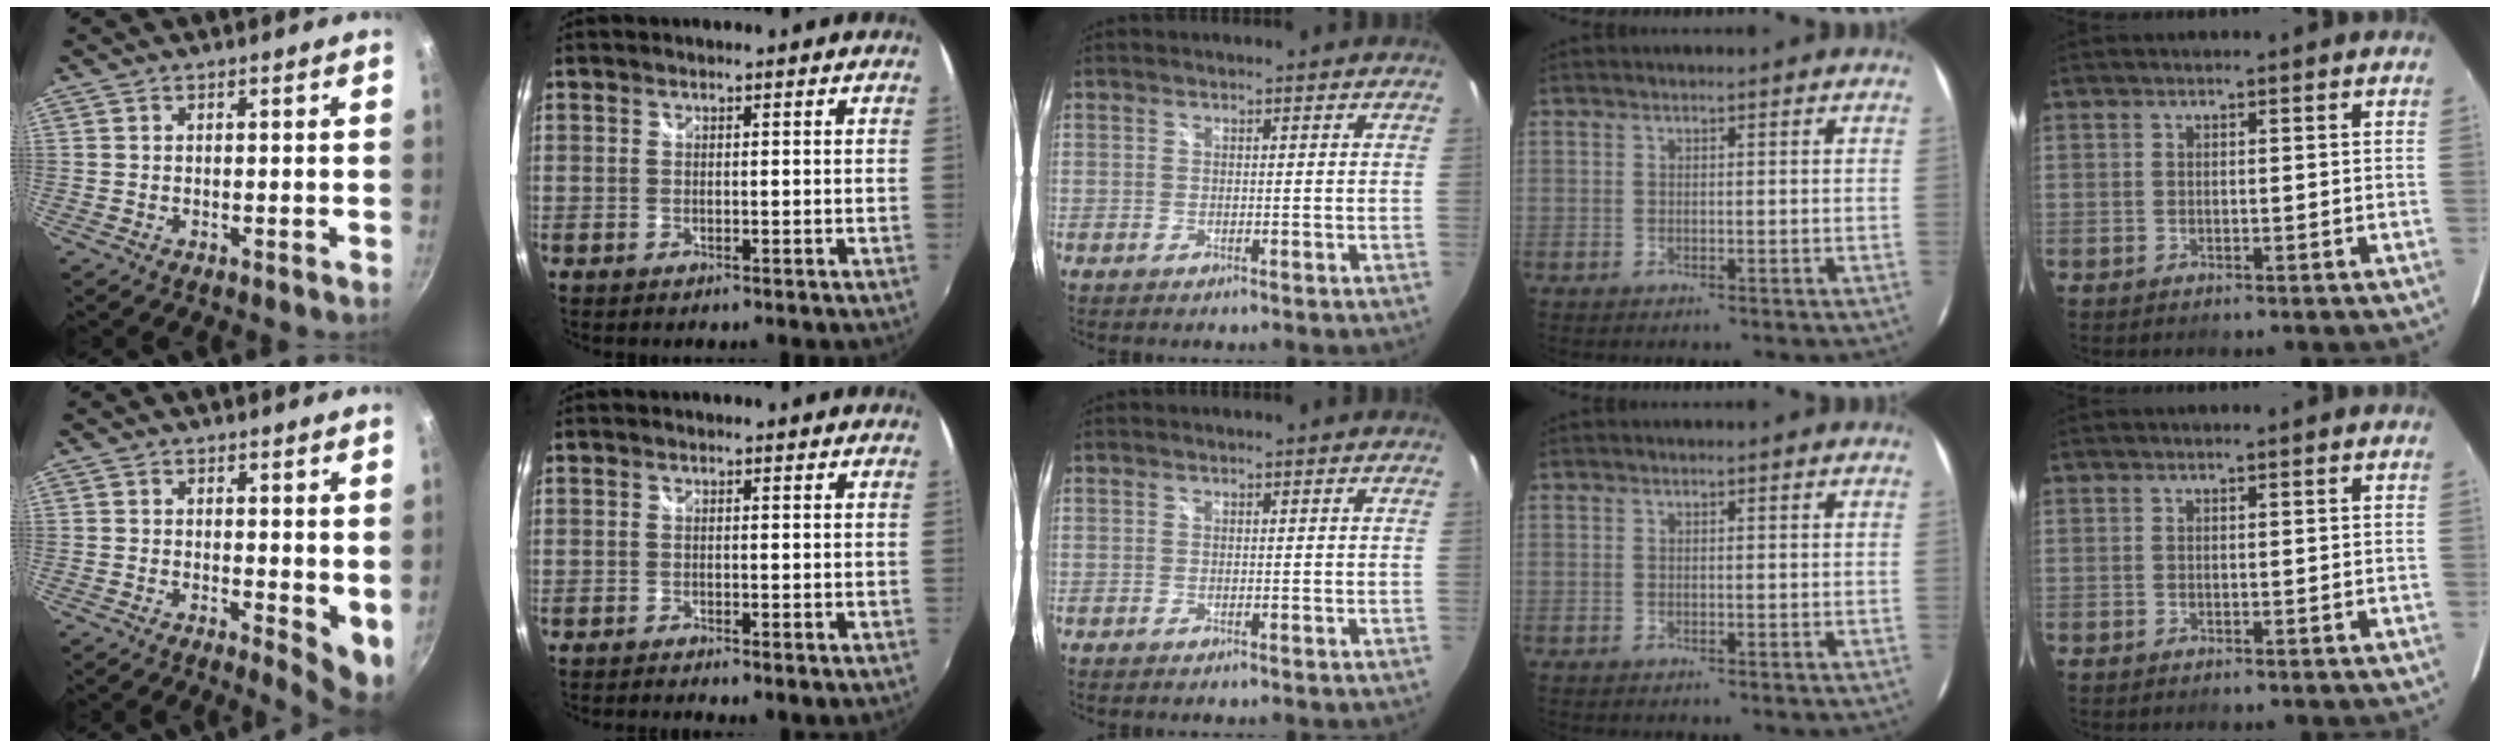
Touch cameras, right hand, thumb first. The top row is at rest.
{"thumb": {"total": 5.5, "force": [0.5, 2.2, 5.0], "torque": [-0.059, -0.011, 0.007]}, "index": {"total": 2.6, "force": [-1.6, 0.5, 1.9], "torque": [-0.035, -0.011, -0.025]}}